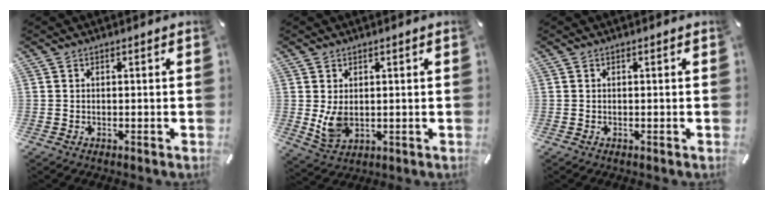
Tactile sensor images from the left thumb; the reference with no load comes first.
{"total": 5.9, "force": [0.5, 4.1, 4.2], "torque": [-0.096, -0.006, 0.009]}
{"total": 0.0}